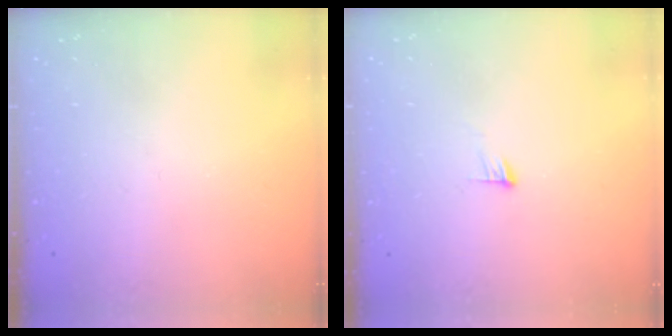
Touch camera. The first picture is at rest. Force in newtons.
{"total": 4.0, "press": 4.0, "slide": 0.3}